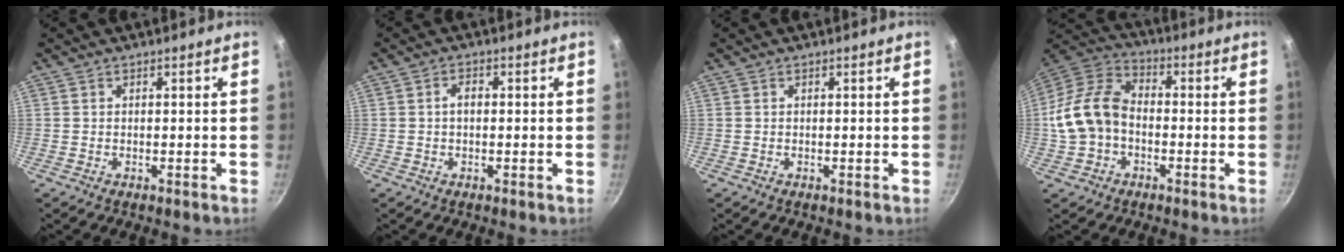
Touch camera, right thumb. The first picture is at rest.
{"total": 1.9, "force": [-0.1, 1.2, 1.5], "torque": [-0.024, 0.010, -0.002]}
{"total": 0.0}
{"total": 12.9, "force": [-1.8, 9.2, 8.9], "torque": [-0.152, 0.042, -0.050]}